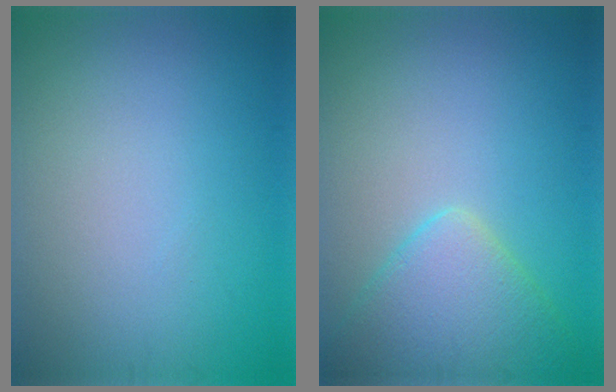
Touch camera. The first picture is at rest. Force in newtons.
{"total": 4.9, "press": 4.9, "slide": 0.3}